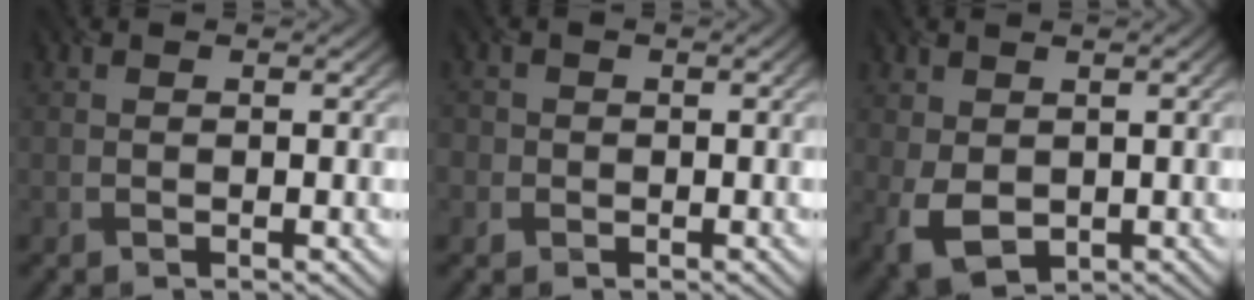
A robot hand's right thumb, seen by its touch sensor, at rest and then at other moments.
{"total": 1.7, "force": [-0.7, 1.5, -0.3], "torque": [0.005, -0.005, -0.016]}
{"total": 4.7, "force": [-0.4, 3.3, 3.4], "torque": [-0.088, -0.011, -0.004]}